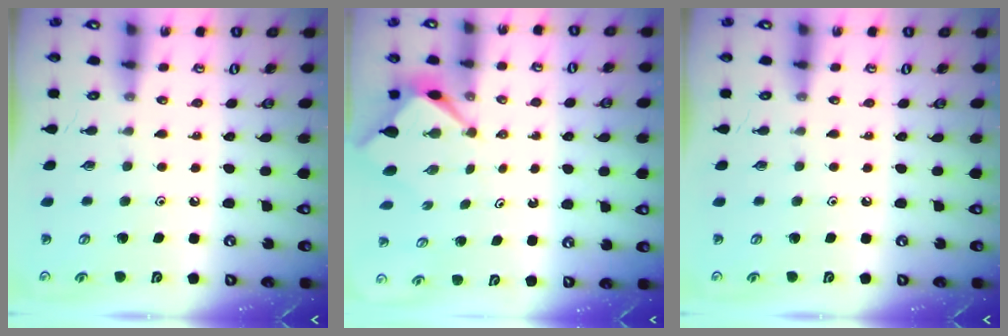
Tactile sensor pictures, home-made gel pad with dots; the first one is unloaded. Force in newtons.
{"total": 2.9, "press": 2.9, "slide": 0.2}
{"total": 0.0}